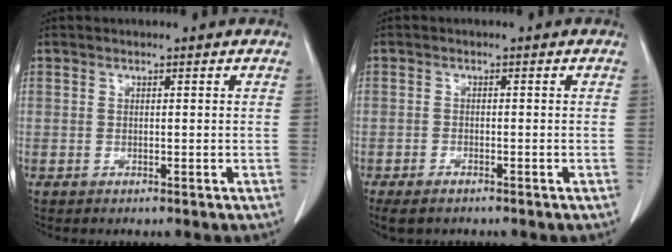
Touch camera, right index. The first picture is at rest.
{"total": 3.8, "force": [-2.9, 1.4, 1.9], "torque": [-0.030, -0.008, -0.045]}